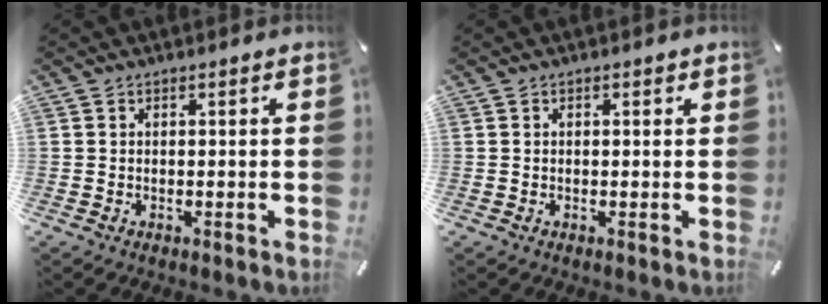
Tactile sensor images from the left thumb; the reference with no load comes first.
{"total": 0.7, "force": [0.1, 0.4, 0.5], "torque": [-0.011, 0.003, 0.001]}